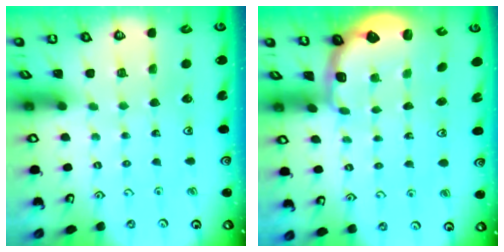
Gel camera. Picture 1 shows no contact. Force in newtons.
{"total": 2.3, "press": 1.7, "slide": 1.5}